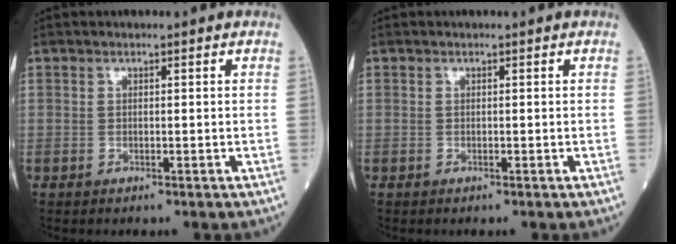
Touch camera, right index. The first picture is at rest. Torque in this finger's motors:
{"motor_torque": [0.00, 0.00, 0.00, 0.00]}